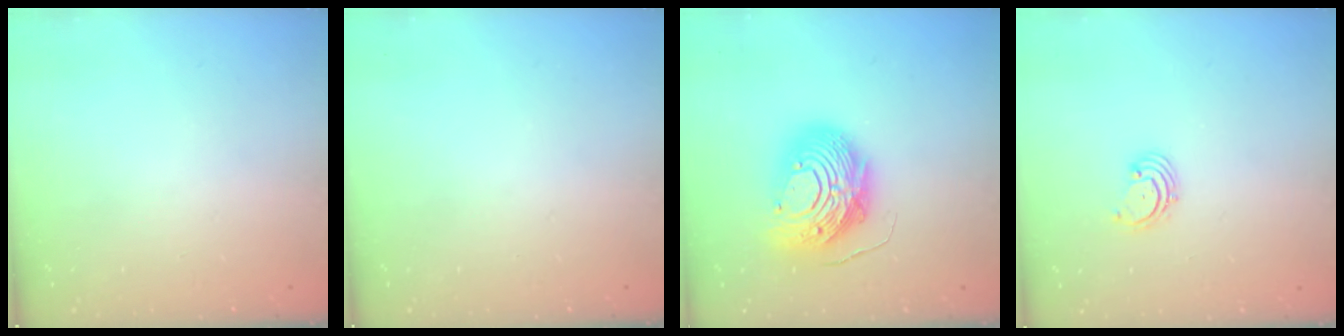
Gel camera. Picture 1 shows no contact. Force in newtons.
{"total": 0.0}
{"total": 15.2, "press": 15.1, "slide": 1.3}
{"total": 1.9, "press": 1.8, "slide": 0.2}